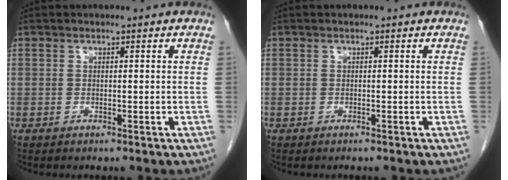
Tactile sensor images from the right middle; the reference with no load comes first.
{"total": 0.0}